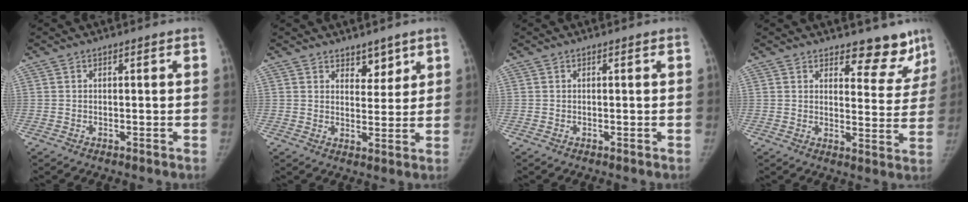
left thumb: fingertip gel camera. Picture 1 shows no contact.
{"total": 4.1, "force": [3.1, 2.4, 1.2], "torque": [0.015, -0.022, 0.051]}
{"total": 0.0}
{"total": 8.7, "force": [7.4, 3.7, 2.7], "torque": [0.015, -0.058, 0.088]}